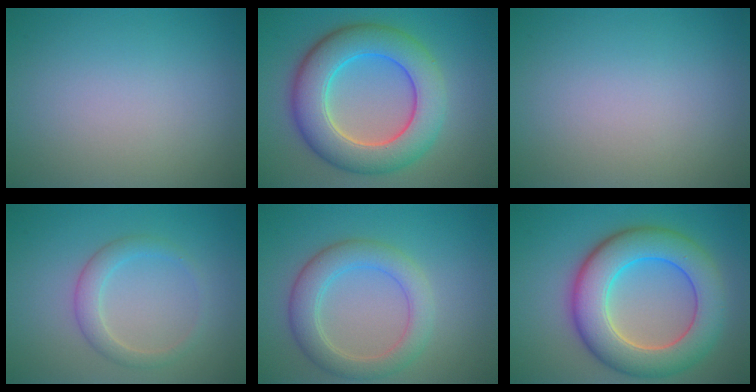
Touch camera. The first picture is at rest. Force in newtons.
{"total": 8.9, "press": 8.9, "slide": 0.2}
{"total": 0.0}
{"total": 2.2, "press": 2.2, "slide": 0.1}
{"total": 4.4, "press": 4.4, "slide": 0.1}
{"total": 9.1, "press": 9.1, "slide": 0.4}